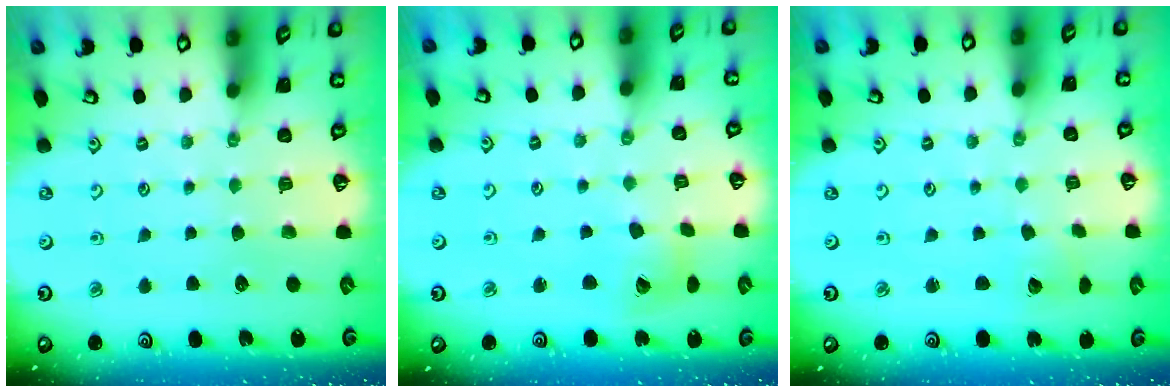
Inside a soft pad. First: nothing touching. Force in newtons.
{"total": 8.5, "press": 8.4, "slide": 1.1}
{"total": 2.5, "press": 2.5, "slide": 0.2}